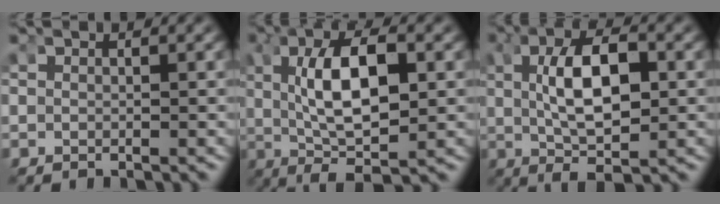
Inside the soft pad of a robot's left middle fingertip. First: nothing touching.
{"total": 8.1, "force": [0.1, 2.7, 7.6], "torque": [-0.137, -0.017, 0.016]}
{"total": 7.2, "force": [0.0, 2.2, 6.9], "torque": [-0.117, -0.014, 0.011]}